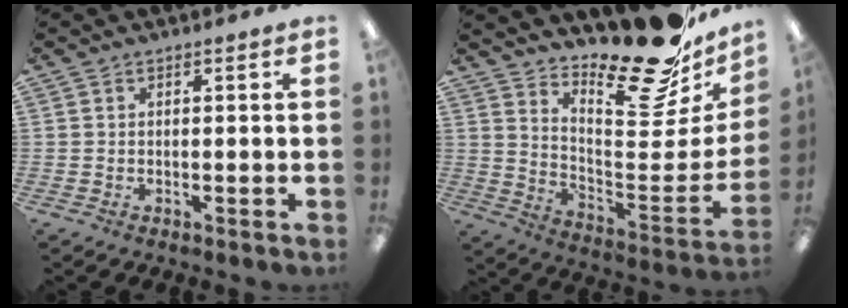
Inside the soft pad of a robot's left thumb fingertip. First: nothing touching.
{"total": 24.0, "force": [19.5, 6.5, 12.4], "torque": [-0.142, -0.155, 0.313]}